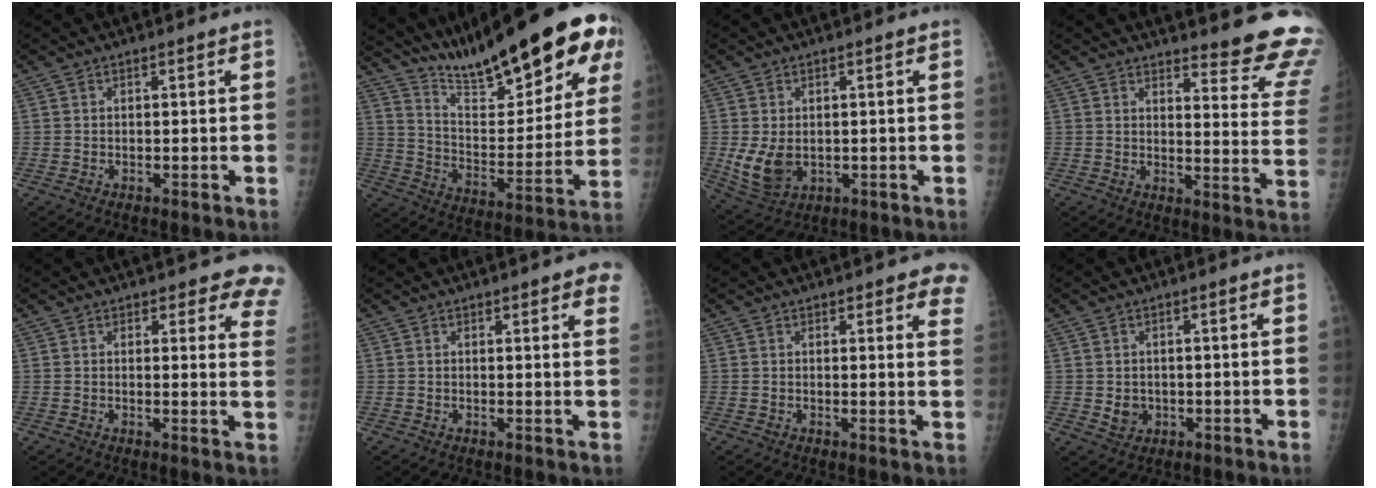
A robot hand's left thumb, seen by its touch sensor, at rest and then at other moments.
{"total": 25.5, "force": [18.2, 5.9, 16.9], "torque": [-0.223, -0.081, 0.287]}
{"total": 7.1, "force": [-0.5, 5.1, 4.9], "torque": [-0.089, -0.011, 0.009]}
{"total": 16.7, "force": [15.6, 2.5, 5.4], "torque": [-0.029, -0.164, 0.161]}
{"total": 9.0, "force": [7.8, 3.3, 3.1], "torque": [0.019, -0.035, 0.056]}
{"total": 5.9, "force": [3.4, 1.5, 4.5], "torque": [-0.030, -0.003, 0.035]}
{"total": 6.5, "force": [4.8, 2.3, 3.8], "torque": [-0.009, -0.016, 0.040]}
{"total": 3.0, "force": [-0.2, 2.7, 1.4], "torque": [-0.012, -0.001, 0.007]}